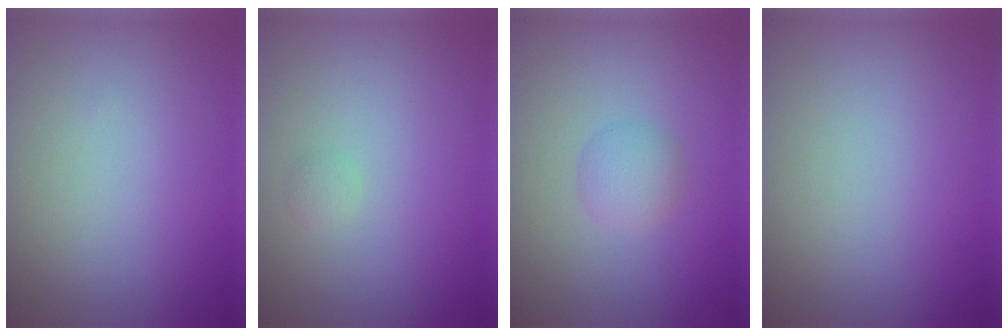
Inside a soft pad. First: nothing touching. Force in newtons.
{"total": 0.6, "press": 0.6, "slide": 0.1}
{"total": 2.1, "press": 2.1, "slide": 0.1}
{"total": 0.0}